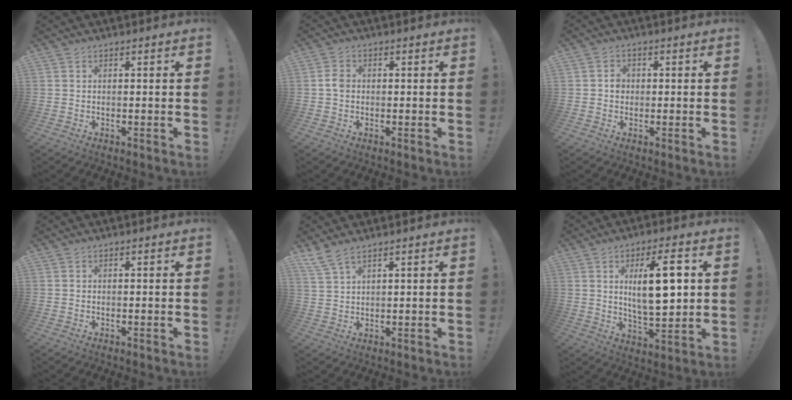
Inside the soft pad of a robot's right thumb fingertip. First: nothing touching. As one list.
[{"total": 2.7, "force": [-0.5, 2.0, 1.7], "torque": [-0.029, 0.008, -0.009]}, {"total": 2.7, "force": [-0.5, 2.3, 1.4], "torque": [-0.015, 0.005, -0.012]}, {"total": 0.0}, {"total": 4.5, "force": [3.6, 0.8, 2.6], "torque": [-0.064, -0.013, 0.070]}, {"total": 14.5, "force": [3.1, 4.7, 13.4], "torque": [-0.209, -0.010, 0.040]}]